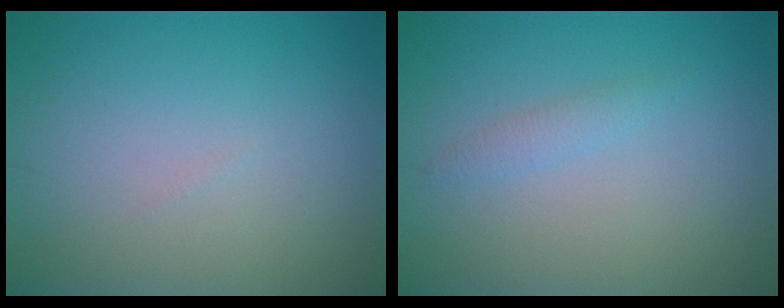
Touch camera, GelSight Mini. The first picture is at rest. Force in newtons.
{"total": 1.1, "press": 1.1, "slide": 0.0}